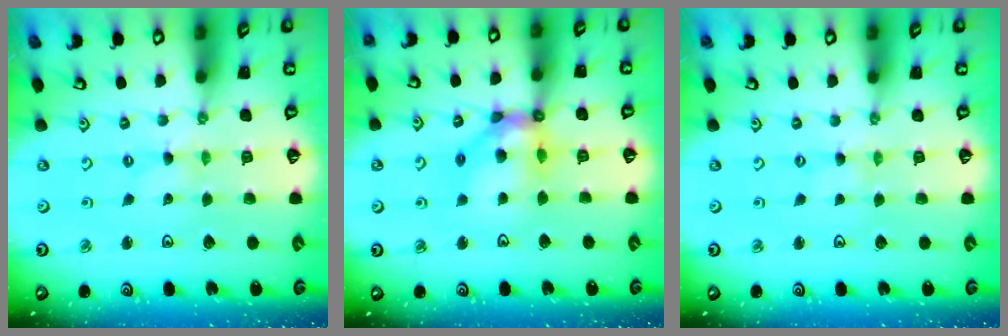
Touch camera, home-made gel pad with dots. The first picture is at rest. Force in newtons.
{"total": 13.2, "press": 13.1, "slide": 1.8}
{"total": 0.0}